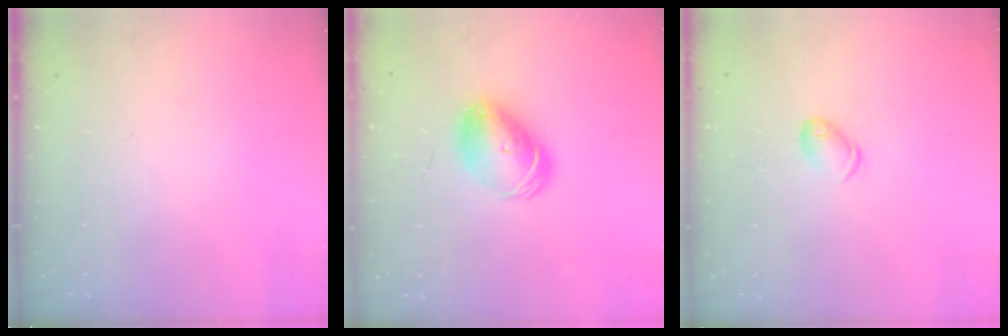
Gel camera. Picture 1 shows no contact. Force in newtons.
{"total": 8.6, "press": 8.5, "slide": 1.3}
{"total": 5.4, "press": 5.2, "slide": 1.1}